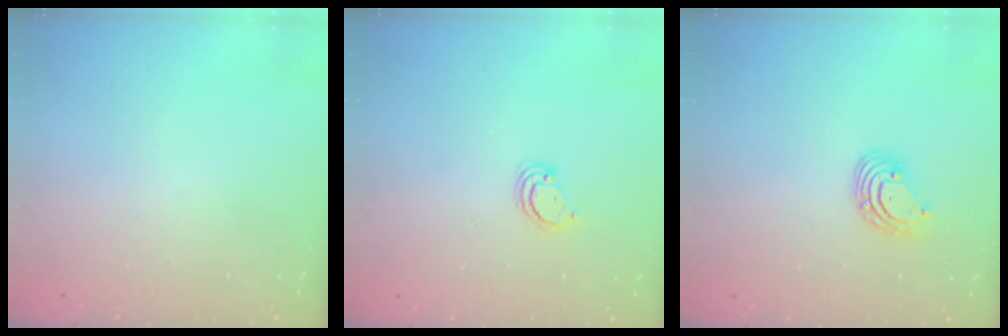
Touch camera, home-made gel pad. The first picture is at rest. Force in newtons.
{"total": 2.9, "press": 2.8, "slide": 0.2}
{"total": 4.8, "press": 4.7, "slide": 0.5}